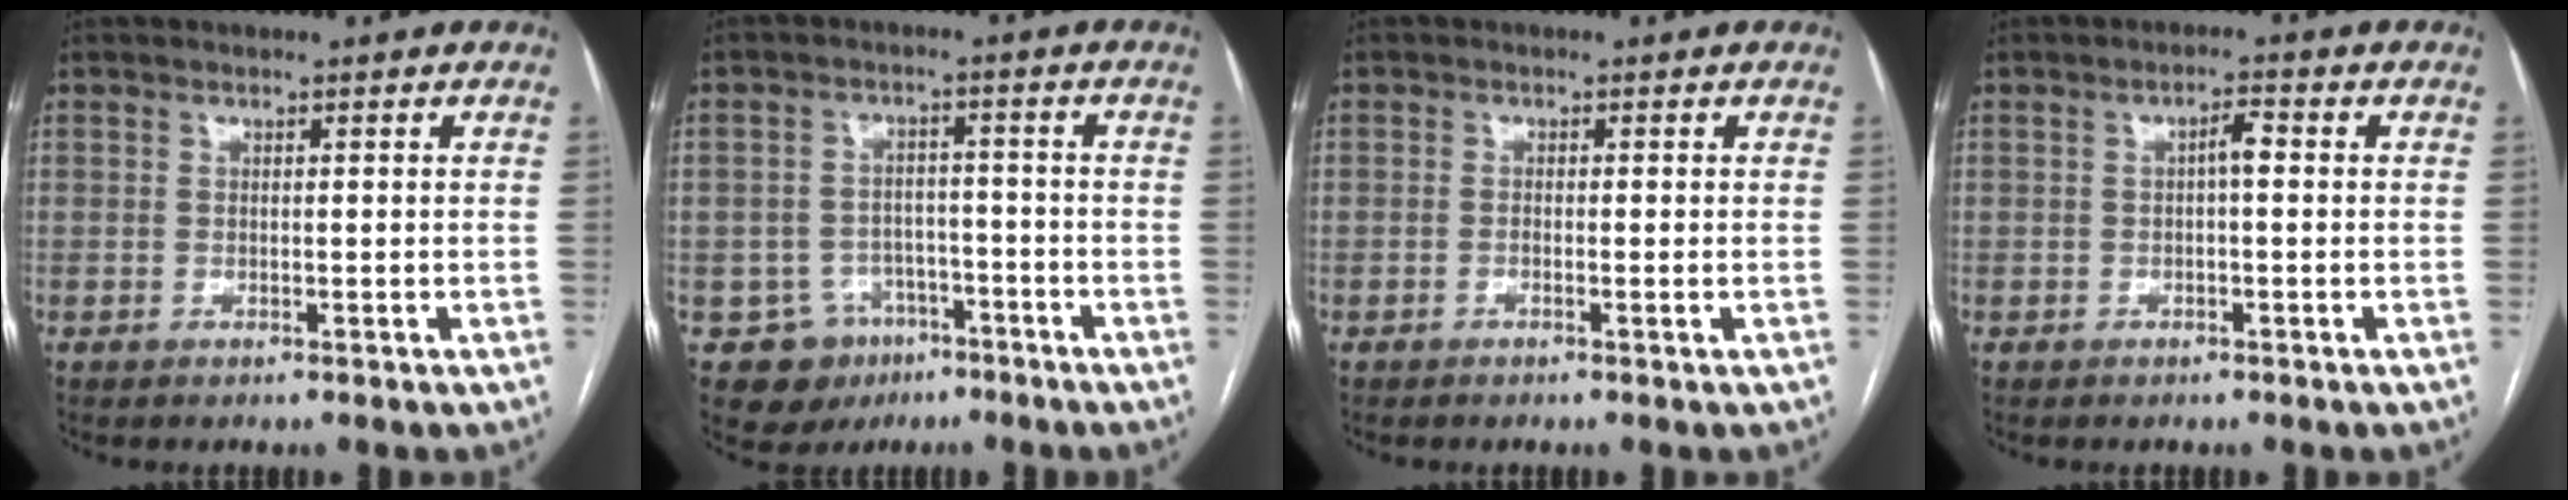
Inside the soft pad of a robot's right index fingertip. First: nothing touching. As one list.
[{"total": 7.9, "force": [-4.0, 6.7, 1.1], "torque": [-0.016, 0.011, -0.051]}, {"total": 0.8, "force": [-0.3, 0.1, 0.8], "torque": [-0.013, 0.001, -0.005]}, {"total": 2.3, "force": [0.0, 0.5, 2.2], "torque": [-0.036, 0.006, 0.000]}]